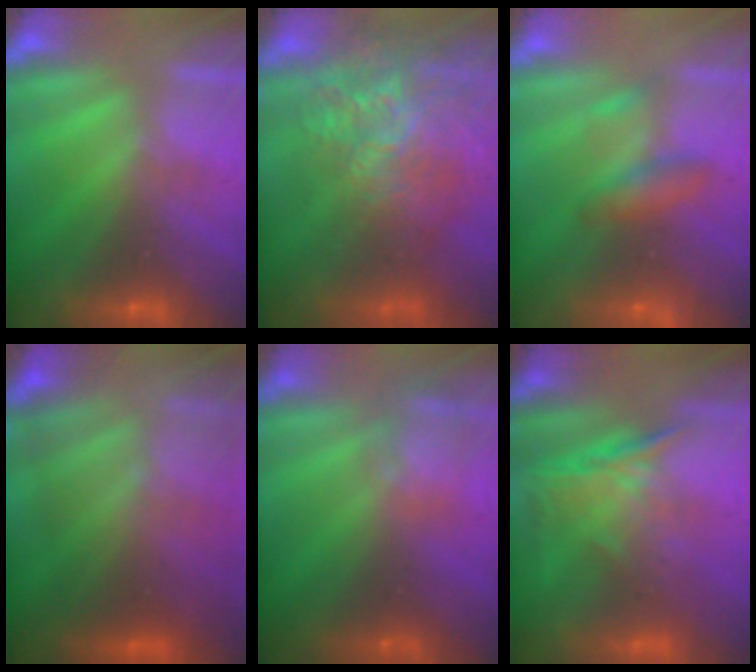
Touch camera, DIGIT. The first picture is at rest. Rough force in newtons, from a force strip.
{"total": 10.0}
{"total": 2.1}
{"total": 7.6}
{"total": 2.3}
{"total": 1.3}